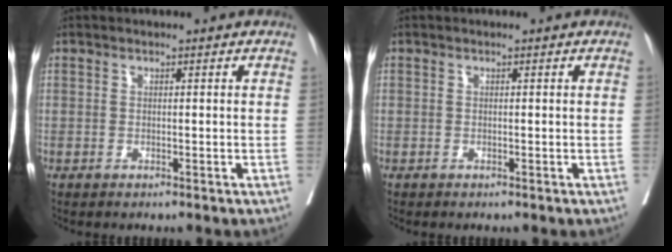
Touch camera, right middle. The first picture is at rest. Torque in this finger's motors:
{"motor_torque": [-0.23, -0.06, -0.05, 0.00]}